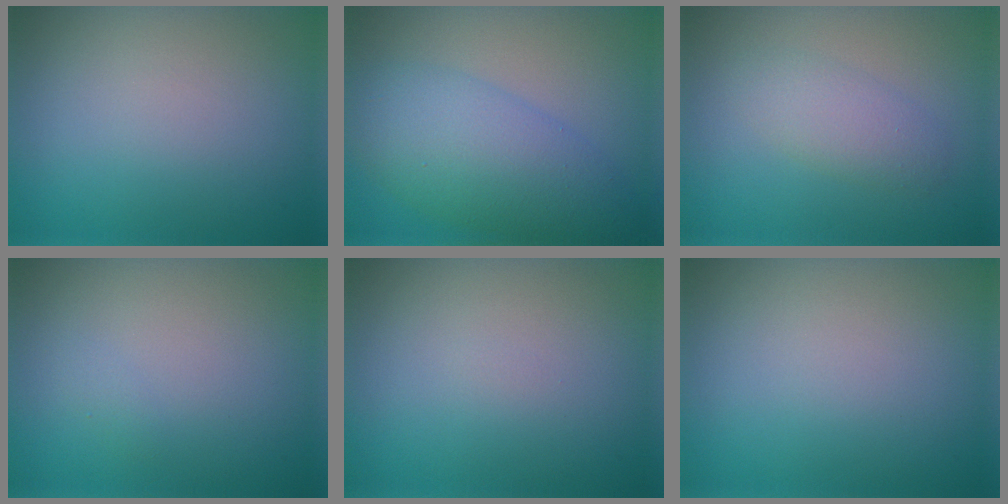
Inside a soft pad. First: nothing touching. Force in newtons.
{"total": 7.1, "press": 7.1, "slide": 0.1}
{"total": 2.4, "press": 2.4, "slide": 0.1}
{"total": 0.5, "press": 0.5, "slide": 0.0}
{"total": 0.0}
{"total": 0.0}